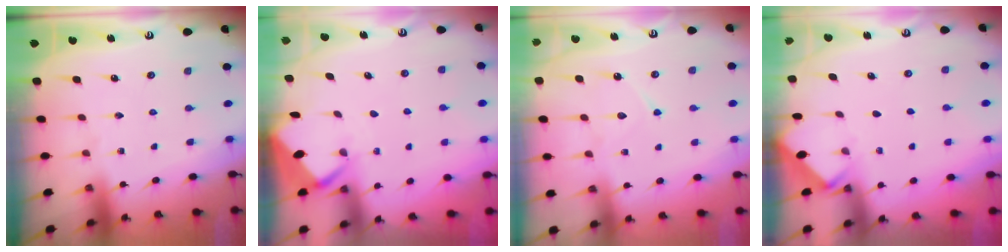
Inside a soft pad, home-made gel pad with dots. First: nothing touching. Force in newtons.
{"total": 2.8, "press": 2.8, "slide": 0.3}
{"total": 7.6, "press": 7.5, "slide": 0.8}
{"total": 2.5, "press": 2.4, "slide": 0.4}